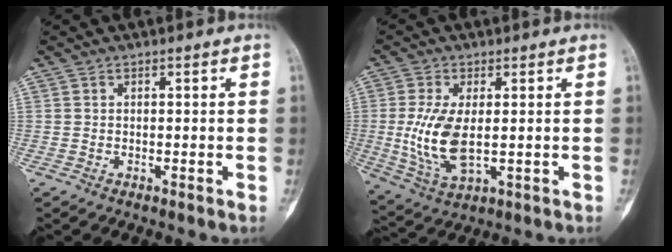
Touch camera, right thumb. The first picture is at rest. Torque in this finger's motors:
{"motor_torque": [1.14, 1.10, 0.79, -0.96, 0.27]}